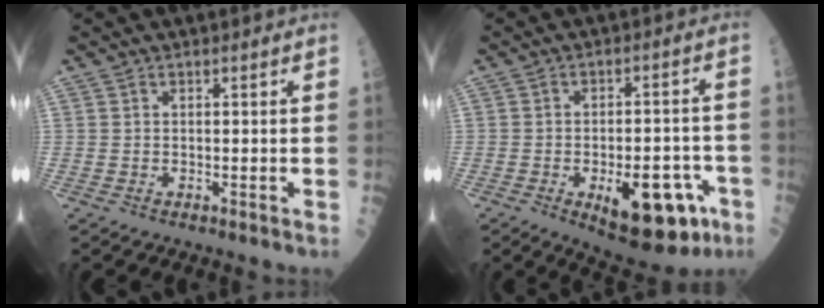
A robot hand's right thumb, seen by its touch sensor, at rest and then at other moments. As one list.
[{"total": 15.1, "force": [-6.0, 6.8, 12.1], "torque": [-0.137, 0.028, -0.071]}]